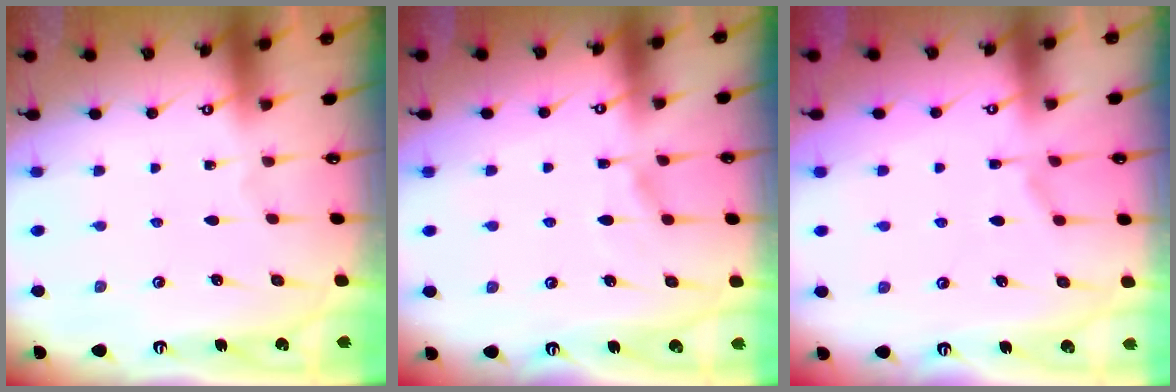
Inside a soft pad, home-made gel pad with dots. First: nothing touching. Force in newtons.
{"total": 5.4, "press": 5.4, "slide": 0.5}
{"total": 1.4, "press": 0.1, "slide": 1.4}